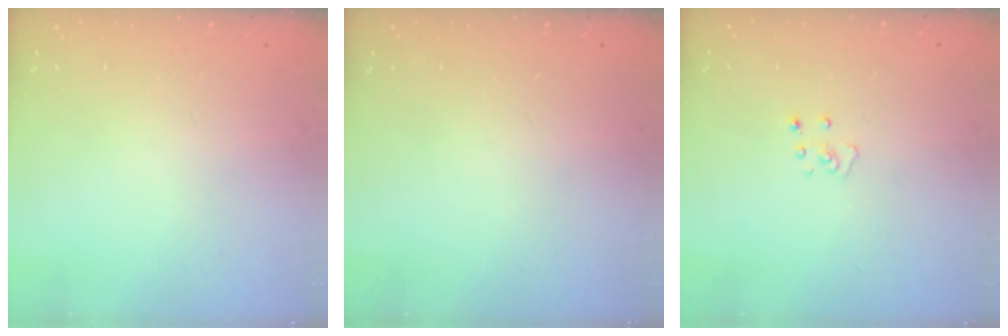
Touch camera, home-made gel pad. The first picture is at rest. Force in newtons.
{"total": 0.0}
{"total": 2.8, "press": 2.8, "slide": 0.2}